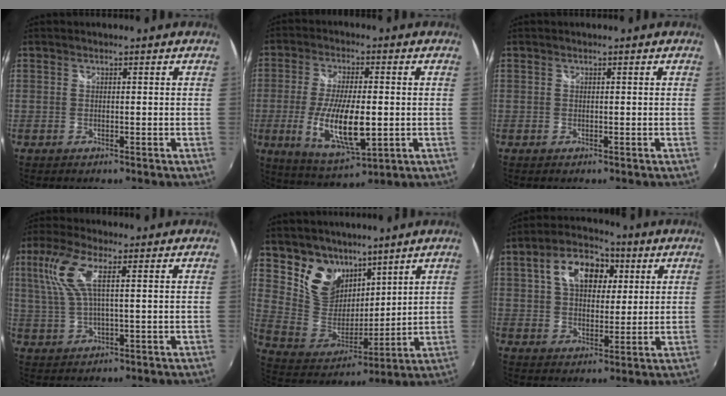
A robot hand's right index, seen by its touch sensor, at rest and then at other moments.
{"total": 13.4, "force": [-2.3, 4.5, 12.4], "torque": [-0.244, -0.022, -0.034]}
{"total": 0.0}
{"total": 8.6, "force": [2.6, 2.1, 7.9], "torque": [-0.168, 0.011, 0.055]}
{"total": 12.7, "force": [8.5, 8.6, 4.0], "torque": [-0.088, 0.004, 0.178]}
{"total": 12.4, "force": [4.2, 7.9, 8.5], "torque": [-0.156, 0.035, 0.068]}